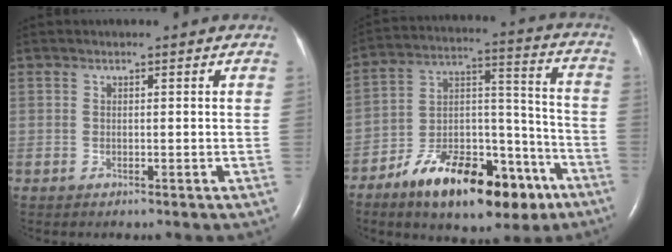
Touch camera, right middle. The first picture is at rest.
{"total": 20.3, "force": [-12.6, 8.2, 13.7], "torque": [-0.201, 0.029, -0.198]}